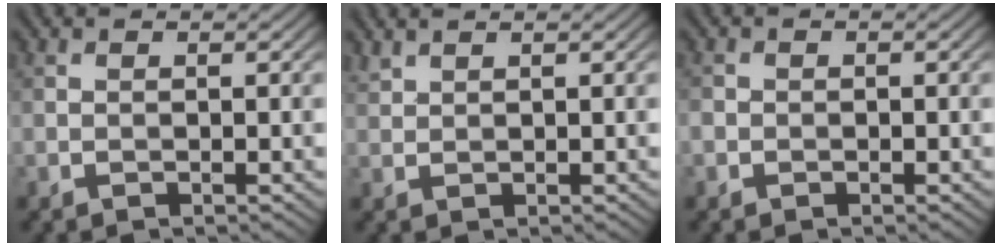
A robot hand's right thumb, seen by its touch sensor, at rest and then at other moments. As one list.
[{"total": 1.2, "force": [1.2, 0.2, 0.3], "torque": [-0.014, 0.004, 0.031]}, {"total": 1.3, "force": [-0.4, 1.2, 0.4], "torque": [-0.007, -0.006, -0.011]}]